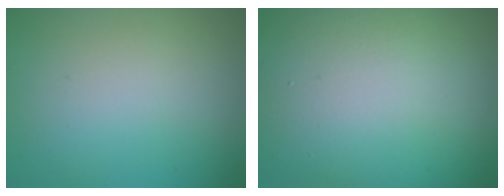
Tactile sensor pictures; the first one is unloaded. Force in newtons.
{"total": 19.0, "press": 19.0, "slide": 0.6}